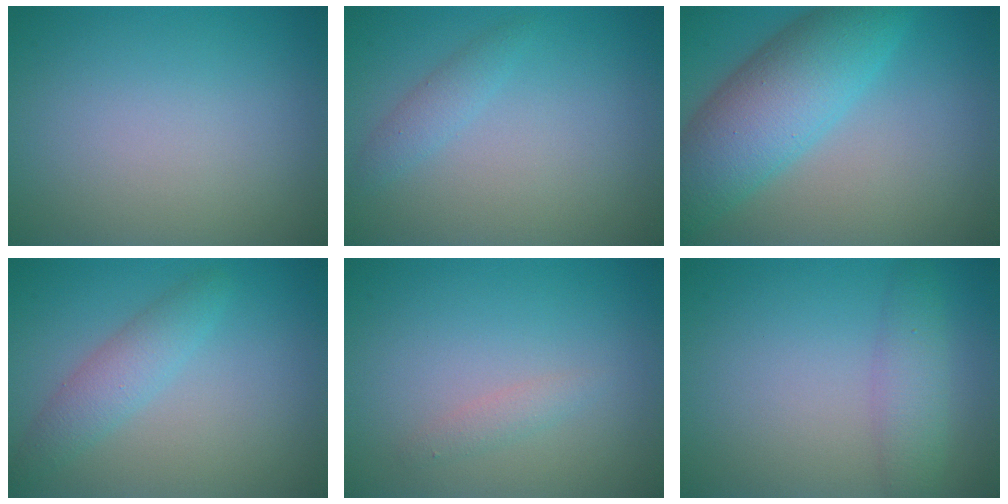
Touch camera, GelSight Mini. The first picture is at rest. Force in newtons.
{"total": 1.5, "press": 1.4, "slide": 0.1}
{"total": 8.3, "press": 8.3, "slide": 0.4}
{"total": 2.7, "press": 2.7, "slide": 0.1}
{"total": 1.1, "press": 1.1, "slide": 0.0}
{"total": 2.8, "press": 2.8, "slide": 0.1}